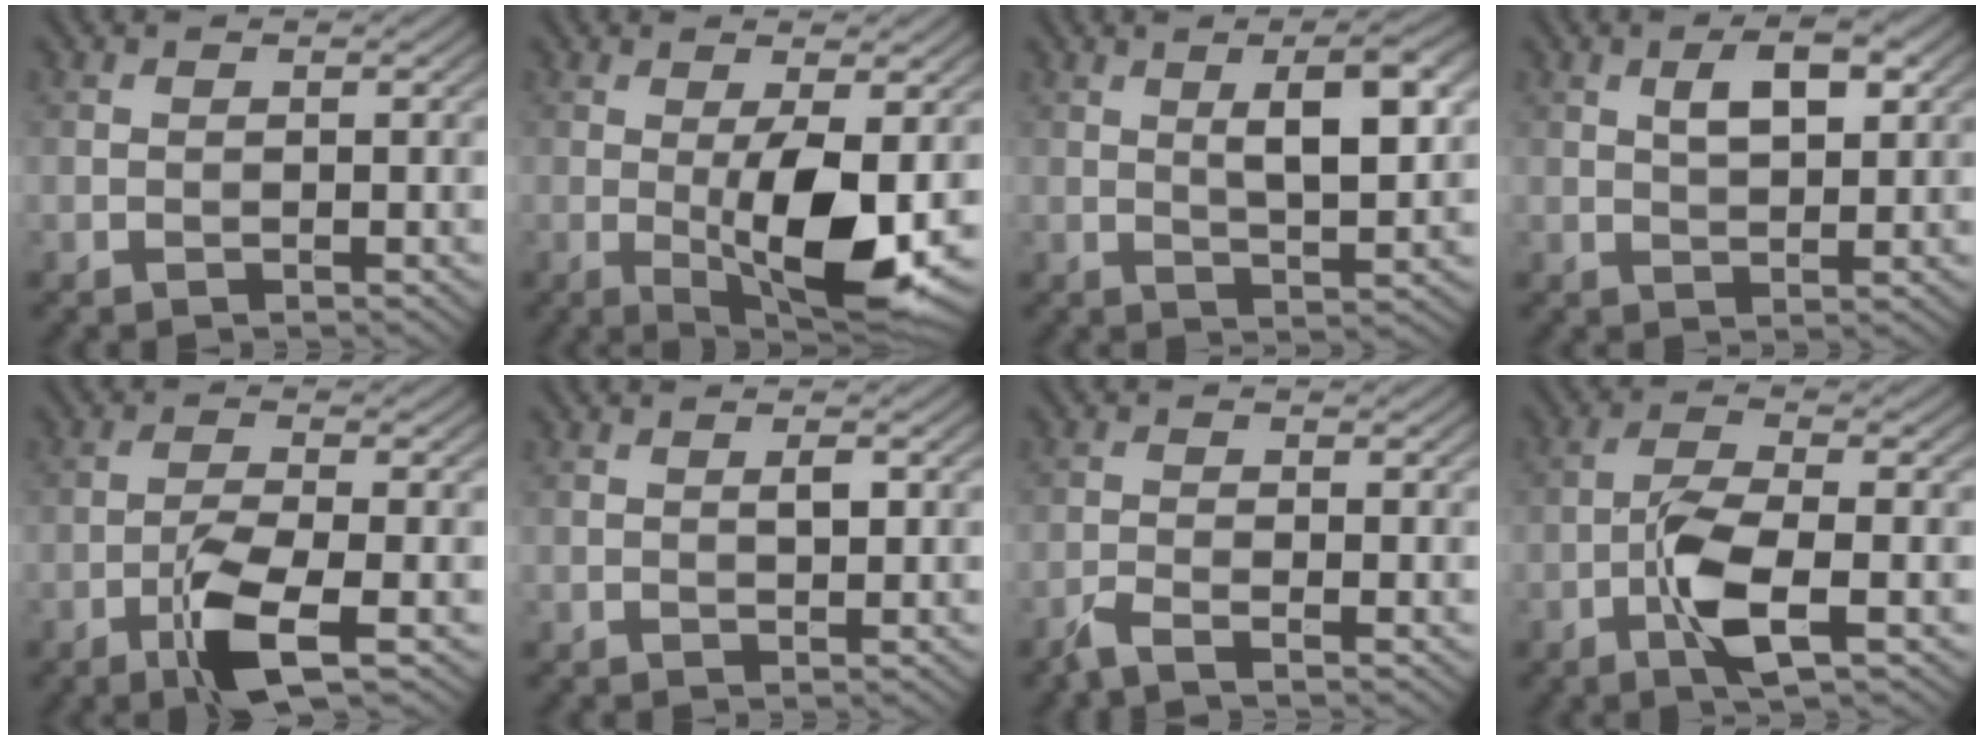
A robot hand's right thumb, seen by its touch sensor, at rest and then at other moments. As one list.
[{"total": 9.5, "force": [-1.0, 2.7, 9.1], "torque": [-0.158, -0.008, -0.013]}, {"total": 7.5, "force": [2.1, 2.3, 6.8], "torque": [-0.105, 0.006, 0.032]}, {"total": 4.5, "force": [1.6, 1.9, 3.8], "torque": [-0.069, 0.004, 0.028]}, {"total": 6.1, "force": [-2.8, 1.4, 5.2], "torque": [-0.108, 0.005, -0.059]}, {"total": 1.2, "force": [0.3, 0.4, 1.1], "torque": [-0.019, -0.001, 0.005]}, {"total": 2.3, "force": [-1.8, 0.2, 1.5], "torque": [-0.030, -0.002, -0.049]}, {"total": 6.4, "force": [-2.3, 1.8, 5.7], "torque": [-0.119, 0.006, -0.050]}]